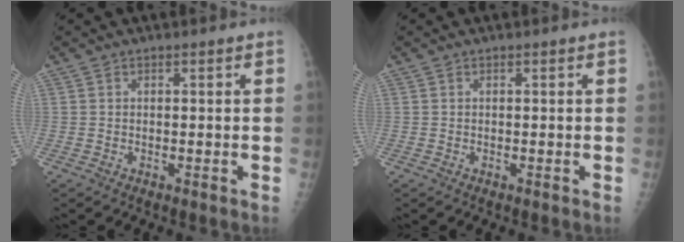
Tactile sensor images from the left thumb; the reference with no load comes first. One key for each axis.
{"total": 0.0}